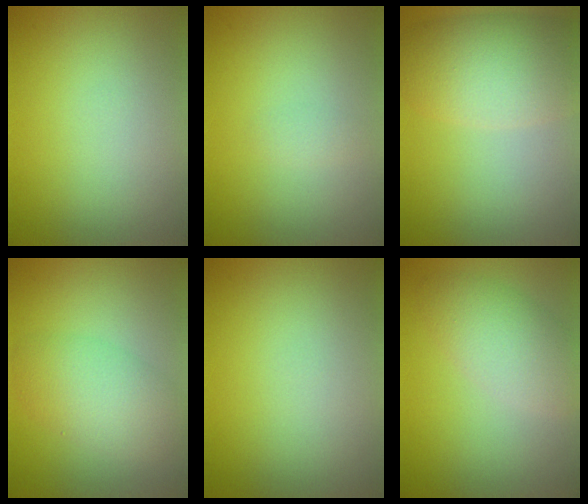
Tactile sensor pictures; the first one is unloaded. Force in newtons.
{"total": 0.7, "press": 0.7, "slide": 0.0}
{"total": 6.4, "press": 6.4, "slide": 0.4}
{"total": 4.7, "press": 4.7, "slide": 0.1}
{"total": 0.0}
{"total": 3.9, "press": 3.9, "slide": 0.2}